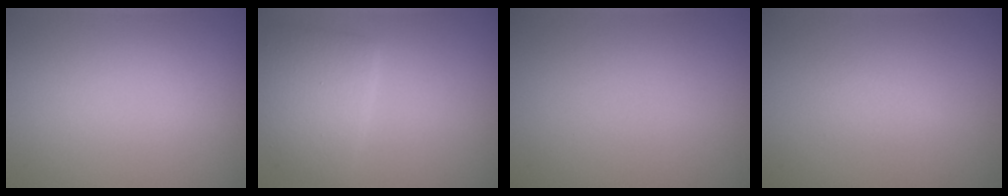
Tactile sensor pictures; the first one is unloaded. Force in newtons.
{"total": 3.7, "press": 3.7, "slide": 0.1}
{"total": 0.0}
{"total": 0.9, "press": 0.9, "slide": 0.1}